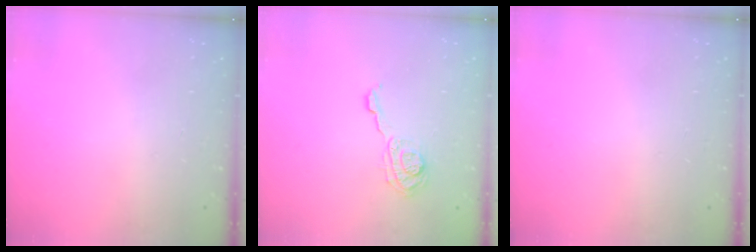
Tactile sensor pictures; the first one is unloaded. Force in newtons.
{"total": 9.2, "press": 9.2, "slide": 0.4}
{"total": 0.0}